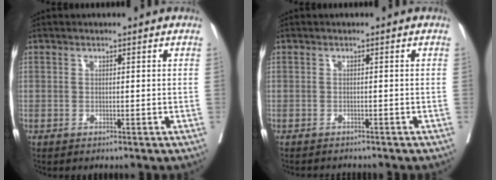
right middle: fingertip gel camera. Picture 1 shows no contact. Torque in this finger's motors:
{"motor_torque": [-0.13, 0.09, -0.04, -0.01]}